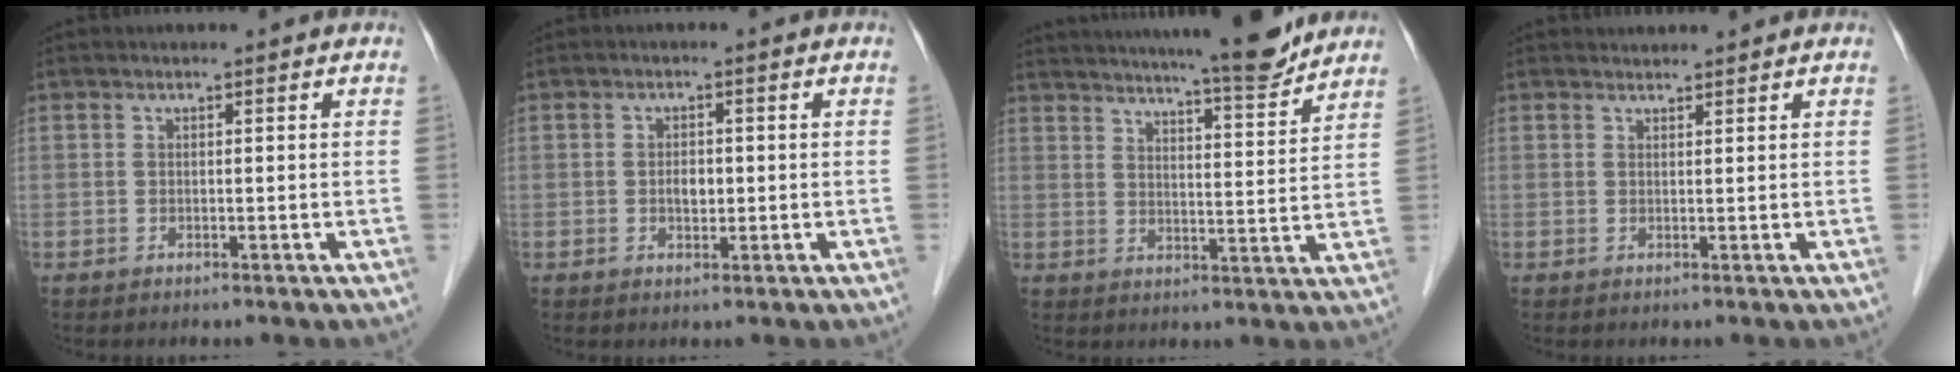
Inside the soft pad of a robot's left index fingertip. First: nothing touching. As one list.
[{"total": 2.1, "force": [-0.2, 1.3, 1.6], "torque": [-0.027, 0.001, -0.003]}, {"total": 15.1, "force": [13.6, 0.6, 6.5], "torque": [-0.100, -0.009, 0.185]}, {"total": 1.1, "force": [1.1, 0.2, -0.2], "torque": [-0.008, 0.007, 0.022]}]